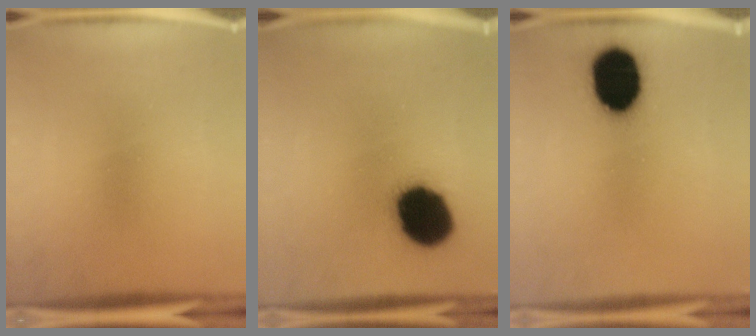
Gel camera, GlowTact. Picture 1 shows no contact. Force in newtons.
{"total": 15.0}
{"total": 17.6}